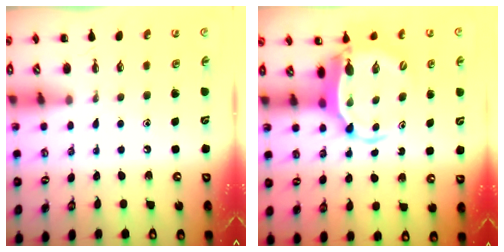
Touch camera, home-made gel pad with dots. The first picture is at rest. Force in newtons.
{"total": 5.4, "press": 5.2, "slide": 1.3}